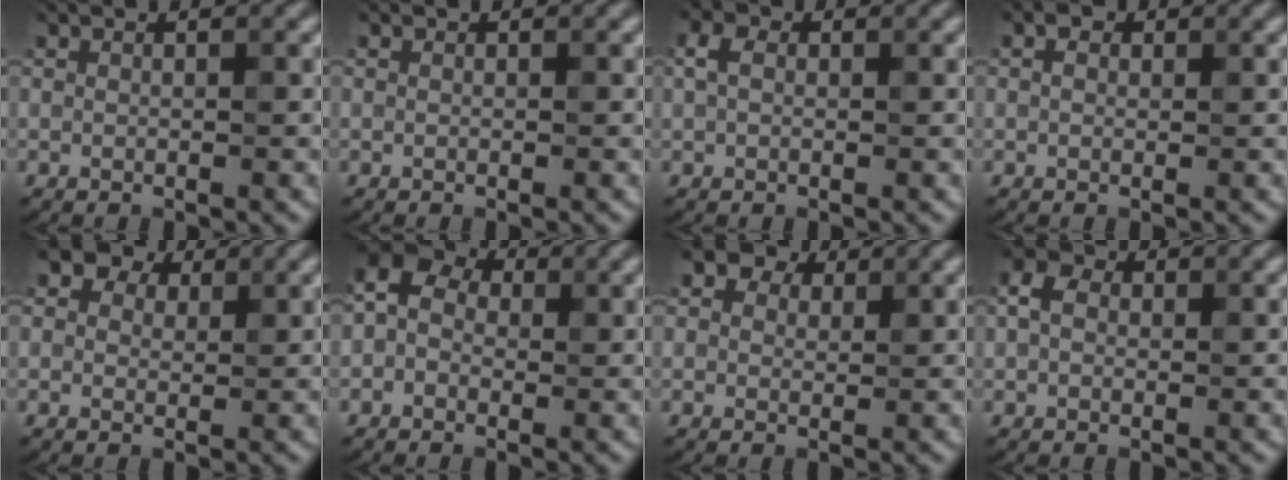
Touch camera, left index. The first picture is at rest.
{"total": 0.0}
{"total": 2.0, "force": [0.6, 1.4, 1.3], "torque": [-0.027, 0.008, 0.003]}
{"total": 1.1, "force": [0.2, 0.8, 0.7], "torque": [-0.011, 0.001, 0.000]}
{"total": 5.0, "force": [3.0, 3.3, 2.3], "torque": [-0.036, 0.011, 0.018]}
{"total": 5.8, "force": [0.5, 4.8, 3.1], "torque": [-0.039, 0.029, -0.032]}
{"total": 4.5, "force": [2.8, 2.9, 2.1], "torque": [-0.034, 0.010, 0.015]}
{"total": 2.6, "force": [0.4, 2.0, 1.6], "torque": [-0.035, 0.010, -0.006]}